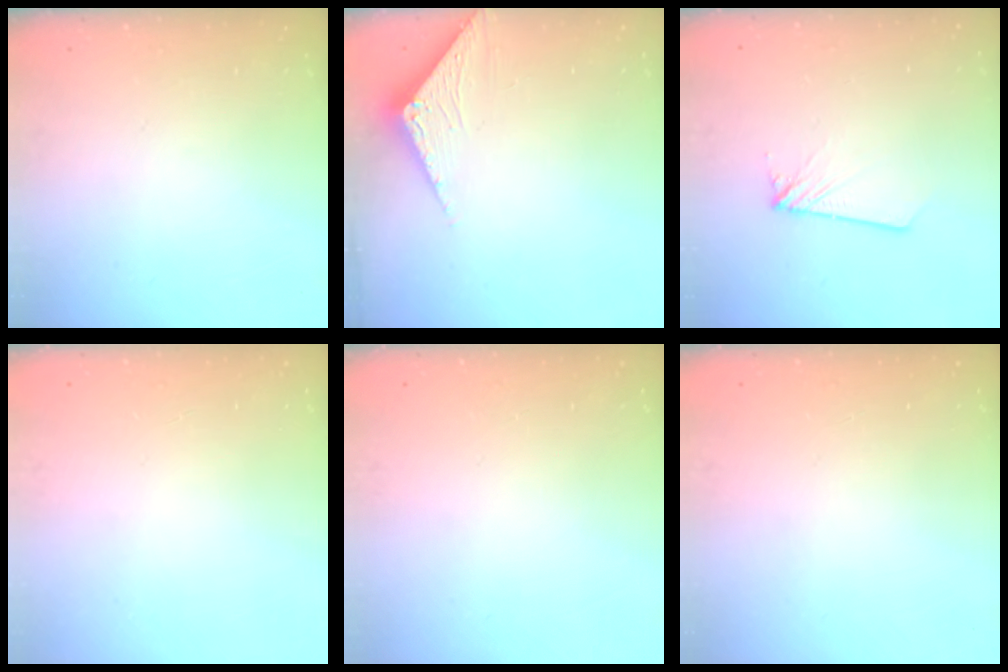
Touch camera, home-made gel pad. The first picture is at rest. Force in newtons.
{"total": 3.4, "press": 3.4, "slide": 0.3}
{"total": 1.8, "press": 1.8, "slide": 0.1}
{"total": 0.0}
{"total": 0.0}
{"total": 0.0}